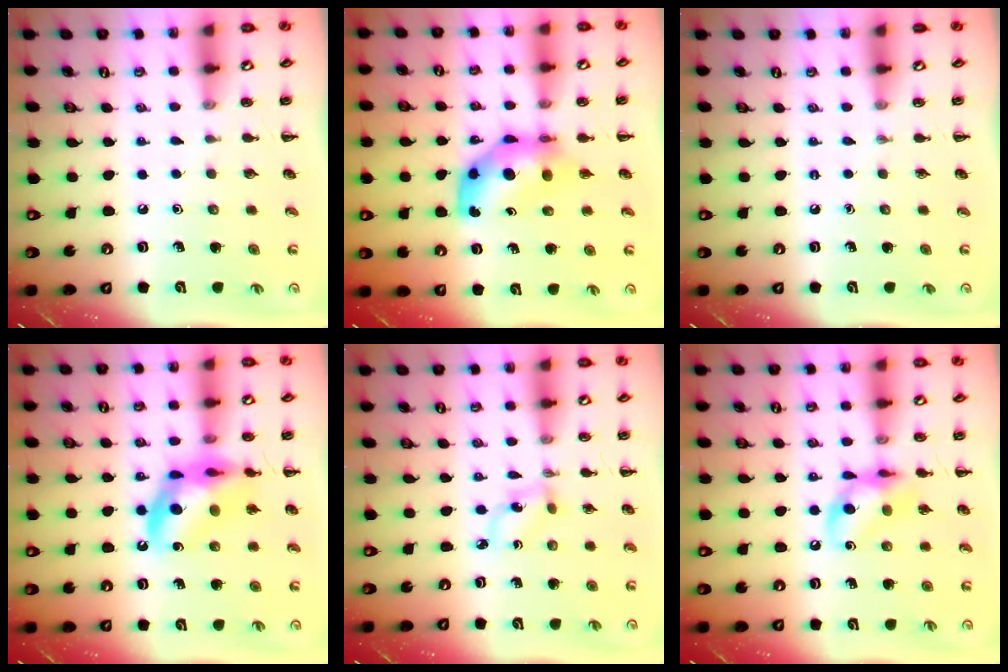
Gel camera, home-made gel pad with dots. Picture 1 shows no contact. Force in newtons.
{"total": 8.3, "press": 8.1, "slide": 1.9}
{"total": 0.0}
{"total": 14.3, "press": 13.9, "slide": 3.3}
{"total": 1.8, "press": 1.7, "slide": 0.5}
{"total": 13.1, "press": 12.9, "slide": 2.4}